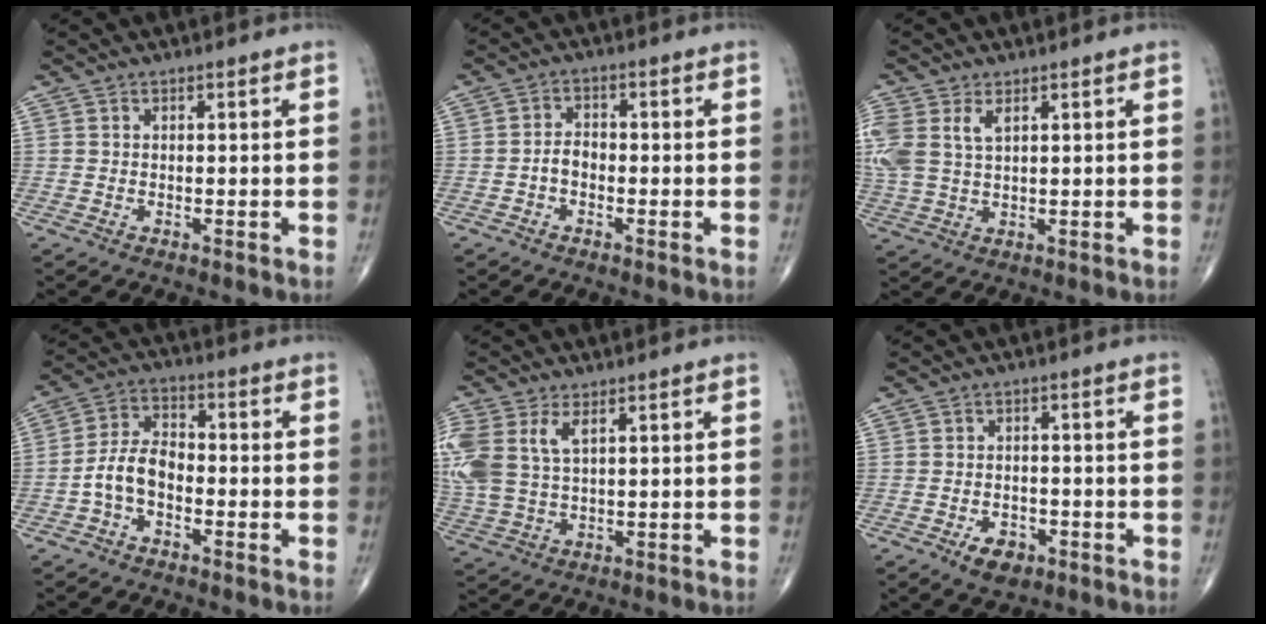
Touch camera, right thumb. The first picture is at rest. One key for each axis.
{"total": 2.7, "fx": -1.0, "fy": 1.7, "fz": 1.8, "tx": -0.025, "ty": 0.013, "tz": -0.025}
{"total": 10.1, "fx": 3.4, "fy": 5.9, "fz": 7.4, "tx": -0.196, "ty": 0.004, "tz": 0.077}
{"total": 7.1, "fx": -2.4, "fy": 4.3, "fz": 5.2, "tx": -0.096, "ty": 0.033, "tz": -0.056}
{"total": 12.1, "fx": 4.0, "fy": 6.7, "fz": 9.2, "tx": -0.239, "ty": 0.003, "tz": 0.089}
{"total": 4.9, "fx": -2.6, "fy": 3.0, "fz": 2.9, "tx": -0.036, "ty": 0.008, "tz": -0.038}